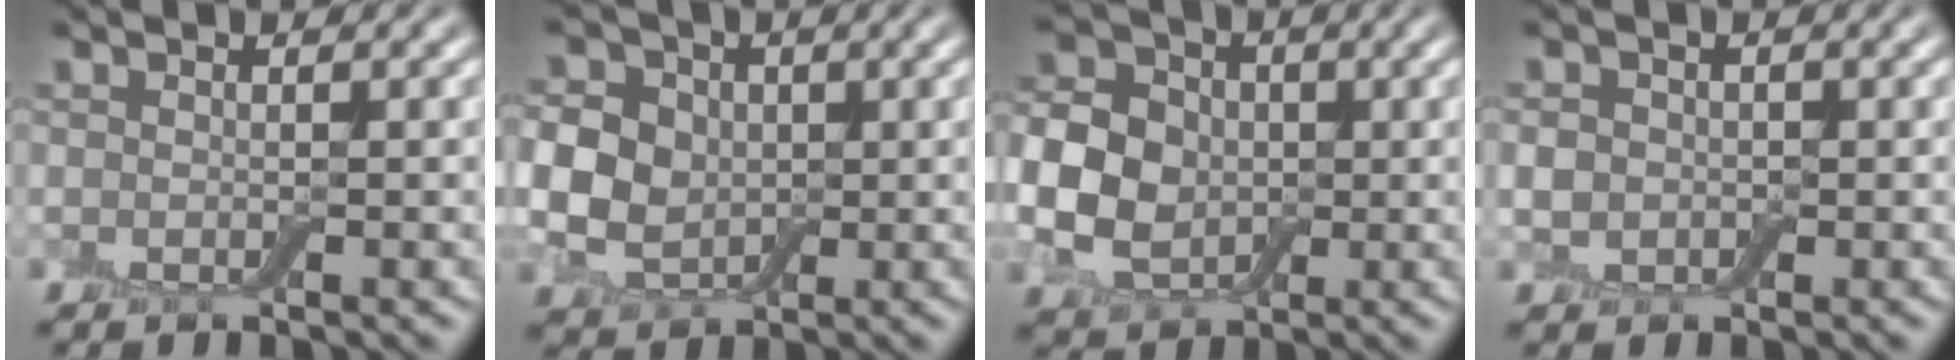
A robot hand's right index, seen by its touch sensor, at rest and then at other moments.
{"total": 6.8, "force": [0.5, 5.7, 3.6], "torque": [-0.085, 0.016, -0.005]}
{"total": 7.3, "force": [-0.3, 5.9, 4.3], "torque": [-0.106, 0.007, -0.015]}
{"total": 2.0, "force": [-0.2, 1.8, 0.9], "torque": [-0.017, -0.002, -0.009]}